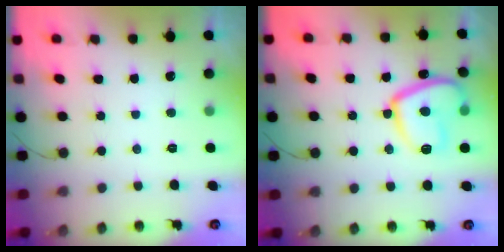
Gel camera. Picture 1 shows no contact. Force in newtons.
{"total": 14.2, "press": 14.2, "slide": 1.3}